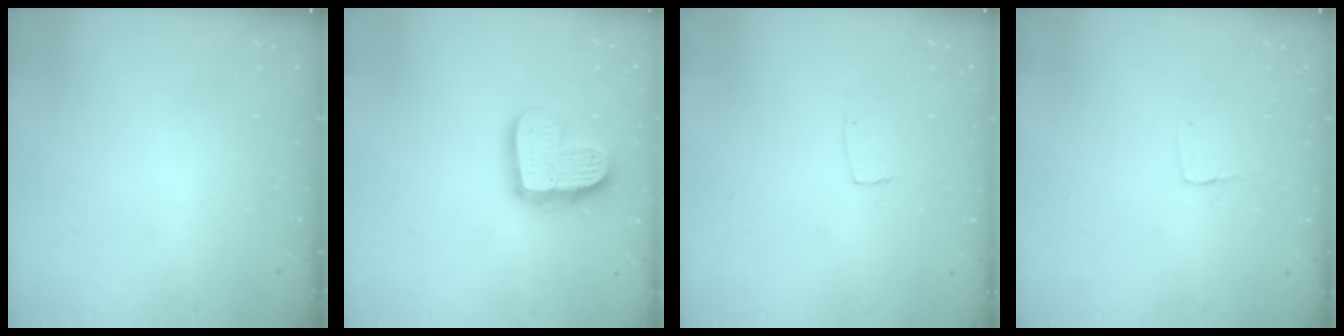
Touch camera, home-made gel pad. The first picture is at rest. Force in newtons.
{"total": 16.2, "press": 16.2, "slide": 1.1}
{"total": 4.3, "press": 4.3, "slide": 0.2}
{"total": 2.9, "press": 2.9, "slide": 0.2}